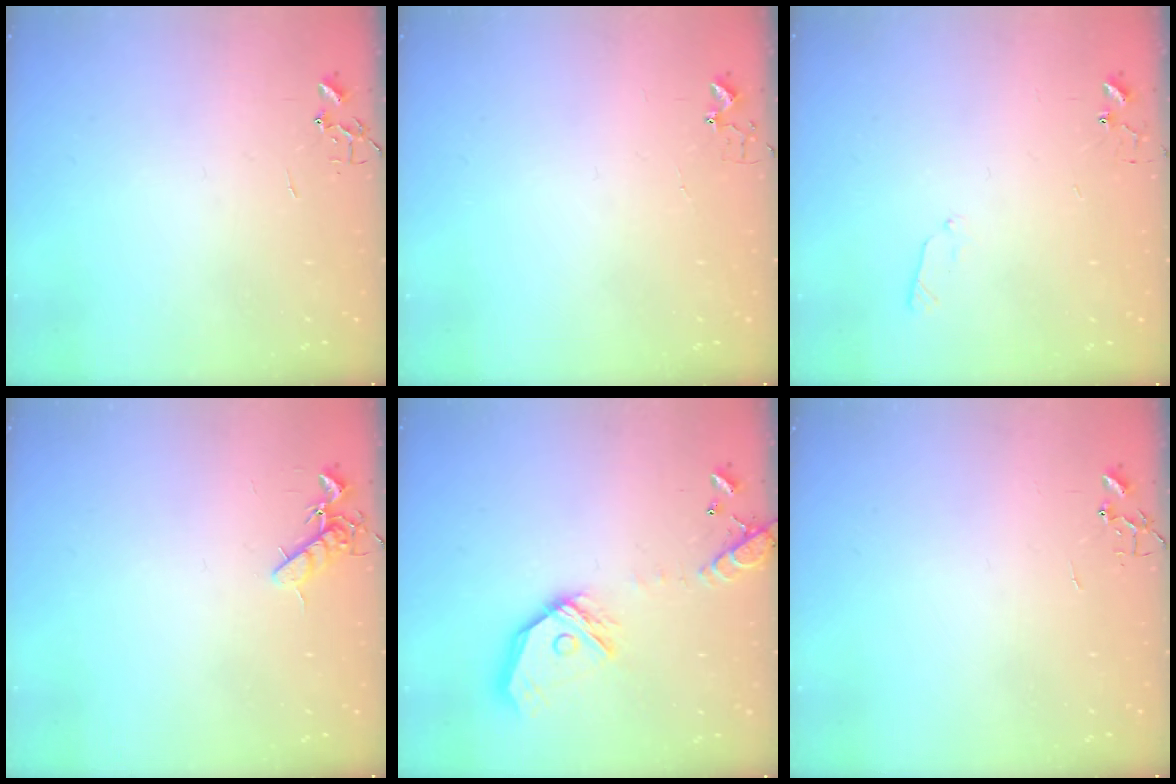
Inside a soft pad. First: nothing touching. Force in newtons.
{"total": 3.7, "press": 3.6, "slide": 0.5}
{"total": 4.4, "press": 4.4, "slide": 0.5}
{"total": 7.7, "press": 7.7, "slide": 1.1}
{"total": 17.0, "press": 16.8, "slide": 2.7}
{"total": 0.0}